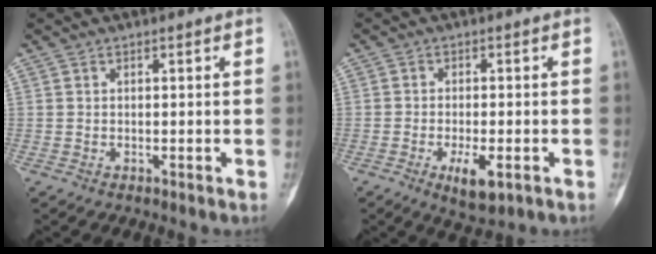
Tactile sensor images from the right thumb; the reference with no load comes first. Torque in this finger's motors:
{"motor_torque": [0.94, 0.53, 0.64, -0.40, 0.13]}